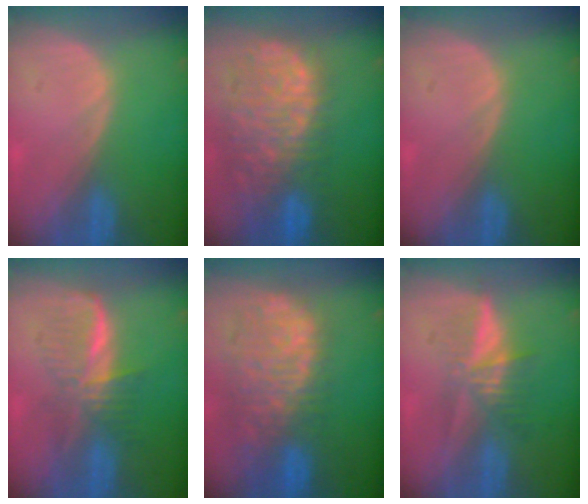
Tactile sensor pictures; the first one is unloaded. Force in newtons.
{"total": 13.1, "press": 10.9, "slide": 7.3}
{"total": 0.0}
{"total": 6.2, "press": 6.2, "slide": 0.7}
{"total": 11.7, "press": 9.8, "slide": 6.4}
{"total": 5.2, "press": 5.1, "slide": 1.0}